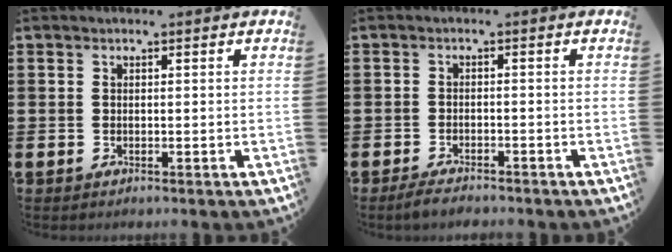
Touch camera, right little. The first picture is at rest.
{"total": 1.9, "force": [-1.7, 0.3, 0.8], "torque": [-0.015, 0.004, -0.033]}